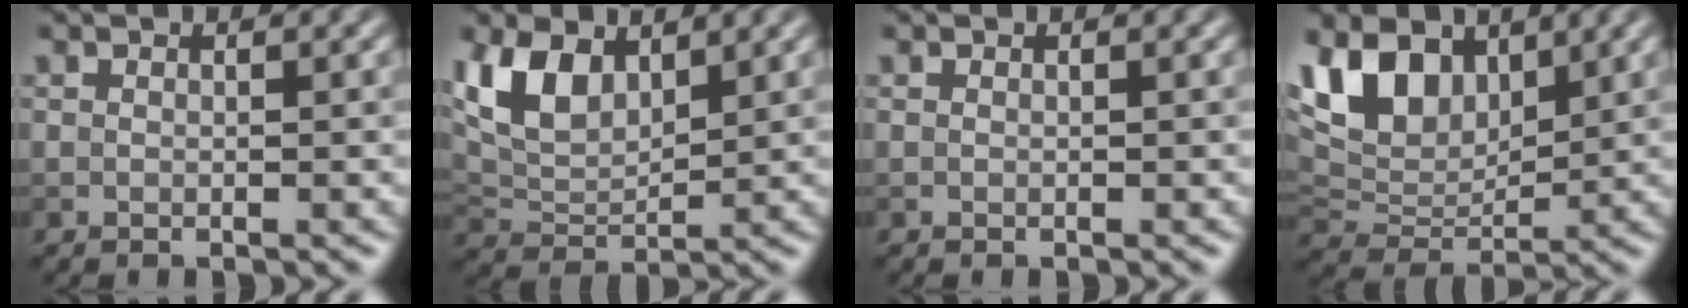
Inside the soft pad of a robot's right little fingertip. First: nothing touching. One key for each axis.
{"total": 6.2, "fx": 3.2, "fy": 3.4, "fz": 4.1, "tx": -0.085, "ty": 0.001, "tz": 0.059}
{"total": 0.0}
{"total": 8.4, "fx": 4.2, "fy": 5.0, "fz": 5.2, "tx": -0.117, "ty": 0.002, "tz": 0.076}